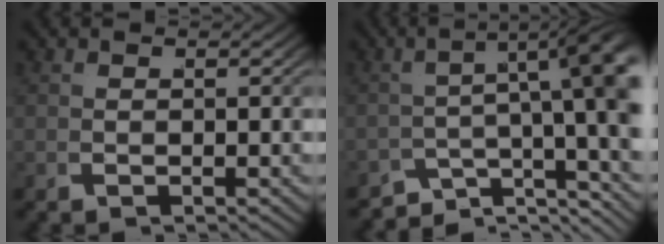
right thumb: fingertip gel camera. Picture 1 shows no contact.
{"total": 8.5, "force": [-2.4, 4.0, 7.2], "torque": [-0.101, -0.018, -0.033]}